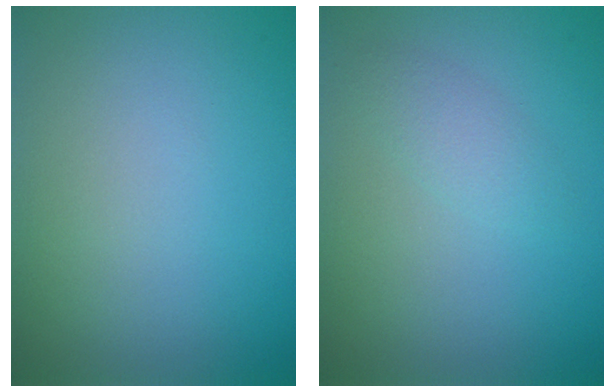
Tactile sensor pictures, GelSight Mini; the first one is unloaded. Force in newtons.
{"total": 1.6, "press": 1.6, "slide": 0.1}